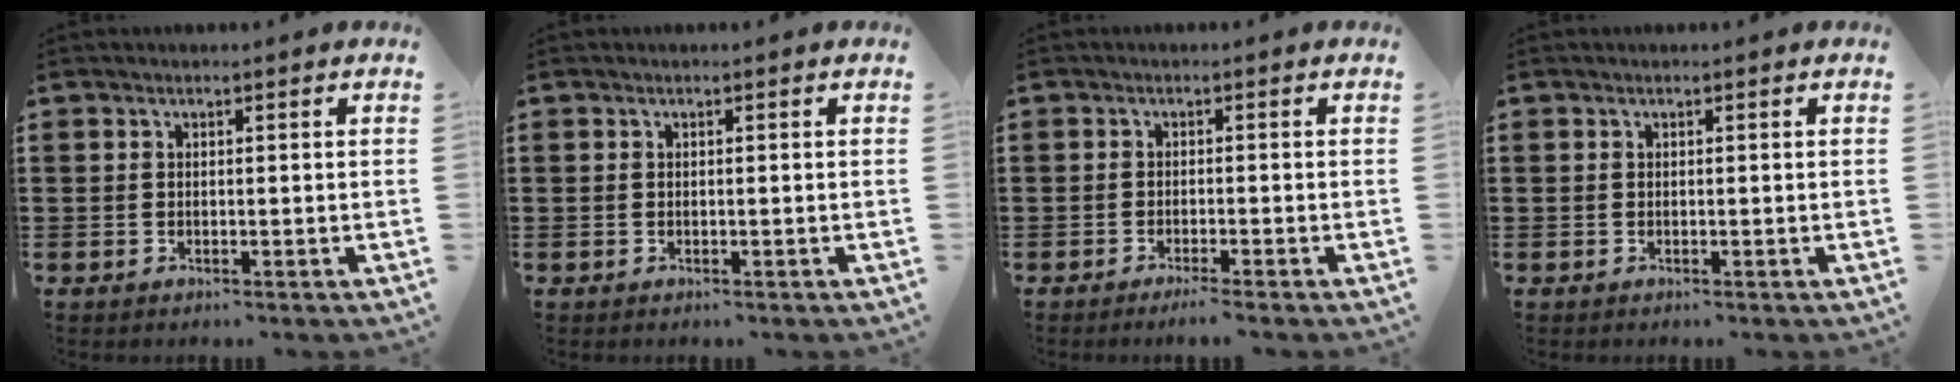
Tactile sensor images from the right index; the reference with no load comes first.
{"total": 0.0}
{"total": 1.6, "force": [-1.3, -0.2, 0.8], "torque": [-0.013, -0.002, -0.024]}
{"total": 0.0}